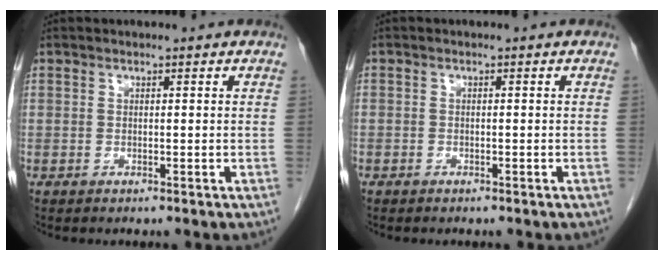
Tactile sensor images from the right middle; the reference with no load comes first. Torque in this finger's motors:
{"motor_torque": [-0.01, -0.47, -0.65, -0.21]}